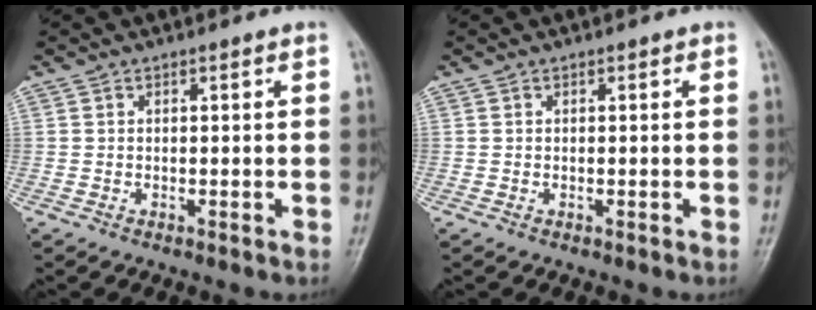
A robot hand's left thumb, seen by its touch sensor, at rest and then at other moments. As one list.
[{"total": 0.0}]